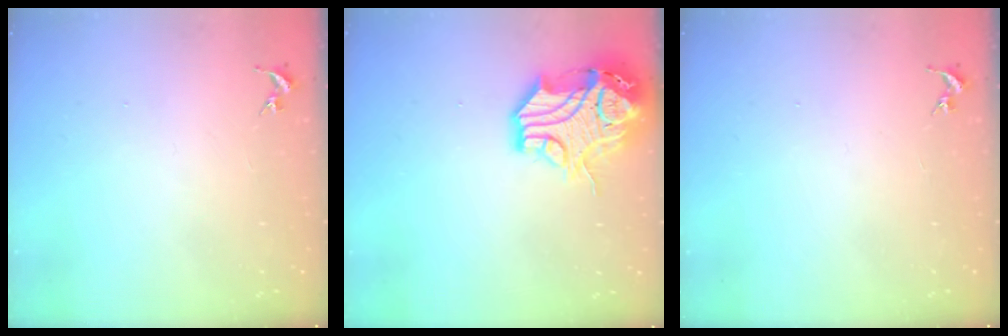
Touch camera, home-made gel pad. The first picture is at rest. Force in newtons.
{"total": 17.5, "press": 17.4, "slide": 1.9}
{"total": 0.0}